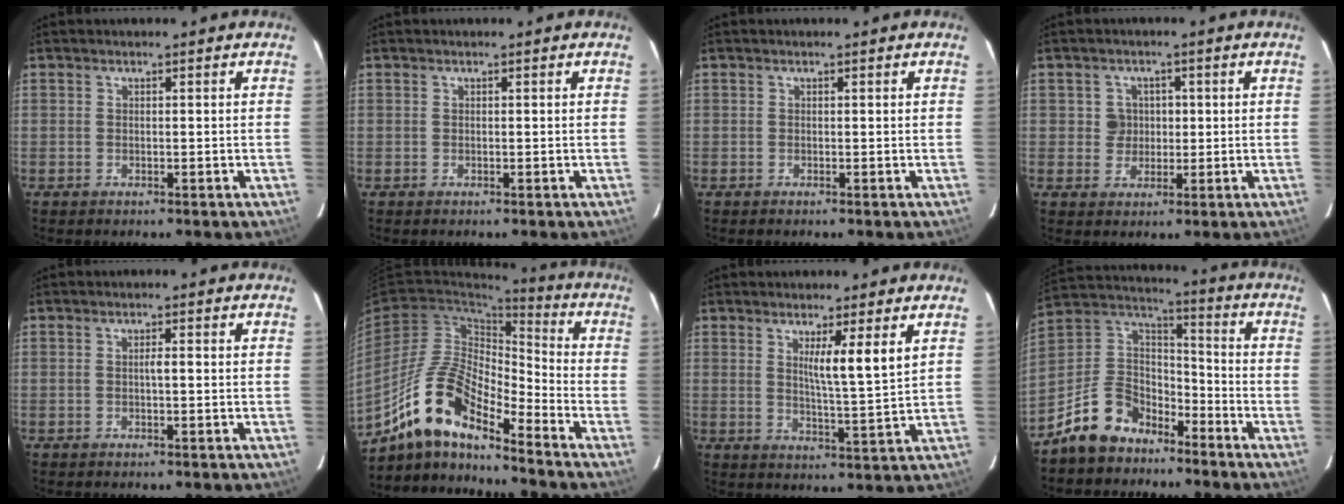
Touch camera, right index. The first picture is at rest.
{"total": 0.0}
{"total": 0.0}
{"total": 3.5, "force": [0.4, 3.3, 0.8], "torque": [-0.005, 0.009, 0.008]}
{"total": 1.3, "force": [-0.1, 0.1, 1.3], "torque": [-0.023, 0.002, -0.002]}
{"total": 12.4, "force": [-9.9, 2.9, 7.0], "torque": [-0.142, 0.023, -0.181]}
{"total": 6.6, "force": [2.7, -1.3, 5.9], "torque": [-0.098, -0.016, 0.043]}
{"total": 10.6, "force": [-7.7, 6.5, 3.4], "torque": [-0.083, 0.043, -0.148]}